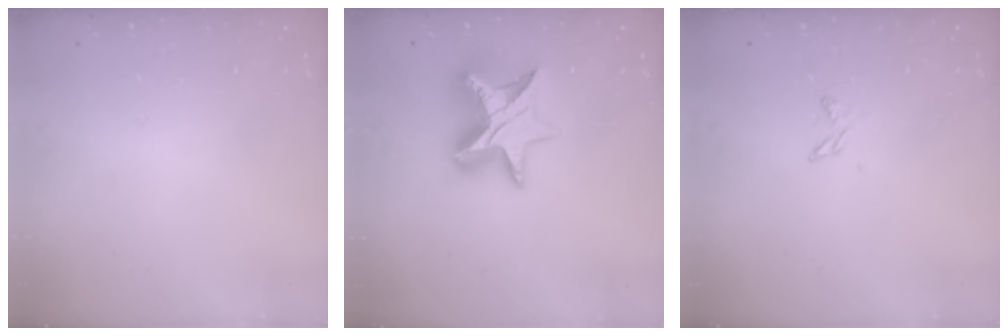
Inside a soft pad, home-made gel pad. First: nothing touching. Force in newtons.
{"total": 13.4, "press": 13.4, "slide": 0.9}
{"total": 2.7, "press": 2.7, "slide": 0.4}